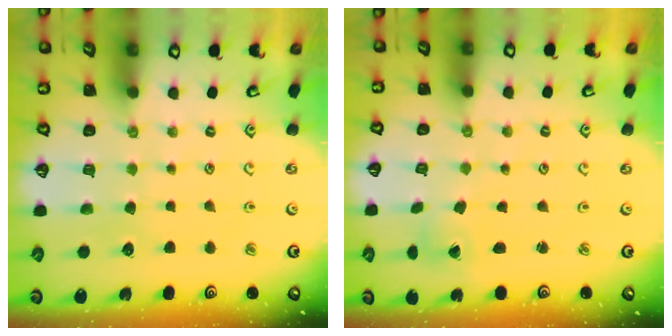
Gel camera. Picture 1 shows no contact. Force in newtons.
{"total": 1.3, "press": 1.3, "slide": 0.1}